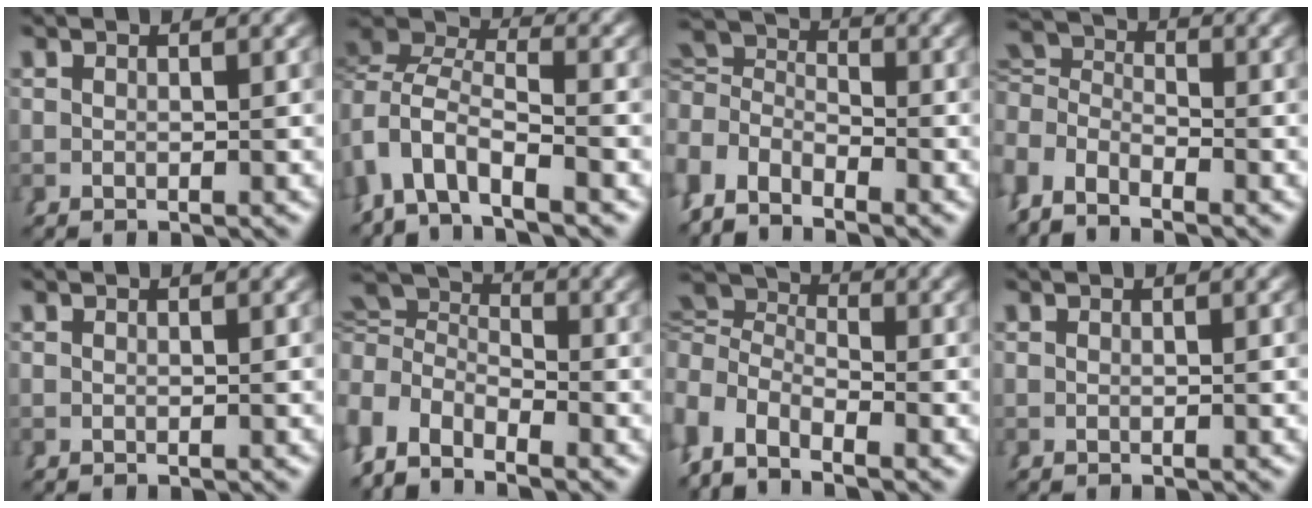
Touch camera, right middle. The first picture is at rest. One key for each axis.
{"total": 7.1, "fx": -0.8, "fy": 5.4, "fz": 4.4, "tx": -0.111, "ty": -0.015, "tz": -0.026}
{"total": 5.7, "fx": 0.6, "fy": 4.9, "fz": 2.9, "tx": -0.068, "ty": -0.011, "tz": 0.004}
{"total": 4.7, "fx": 0.4, "fy": 4.2, "fz": 2.2, "tx": -0.056, "ty": -0.010, "tz": -0.001}
{"total": 0.0}
{"total": 7.5, "fx": 0.8, "fy": 6.2, "fz": 4.1, "tx": -0.092, "ty": -0.016, "tz": 0.009}
{"total": 7.9, "fx": 0.4, "fy": 6.6, "fz": 4.2, "tx": -0.102, "ty": -0.012, "tz": -0.001}
{"total": 0.0}